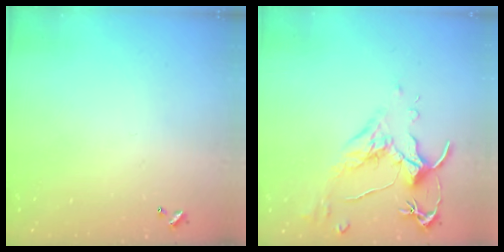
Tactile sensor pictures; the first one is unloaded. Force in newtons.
{"total": 1.6, "press": 1.4, "slide": 0.7}